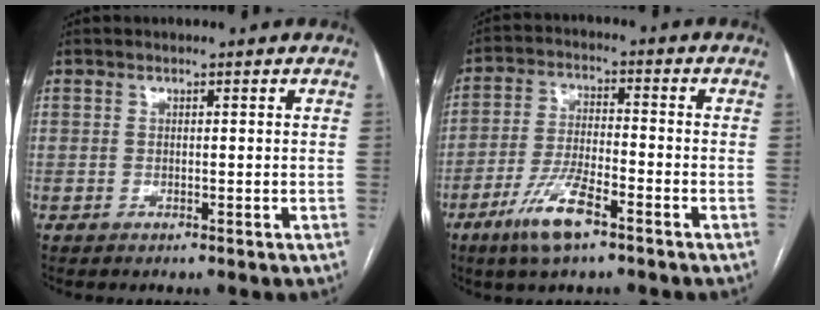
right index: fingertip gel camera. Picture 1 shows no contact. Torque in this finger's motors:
{"motor_torque": [-0.11, -0.20, -0.19, -0.06]}